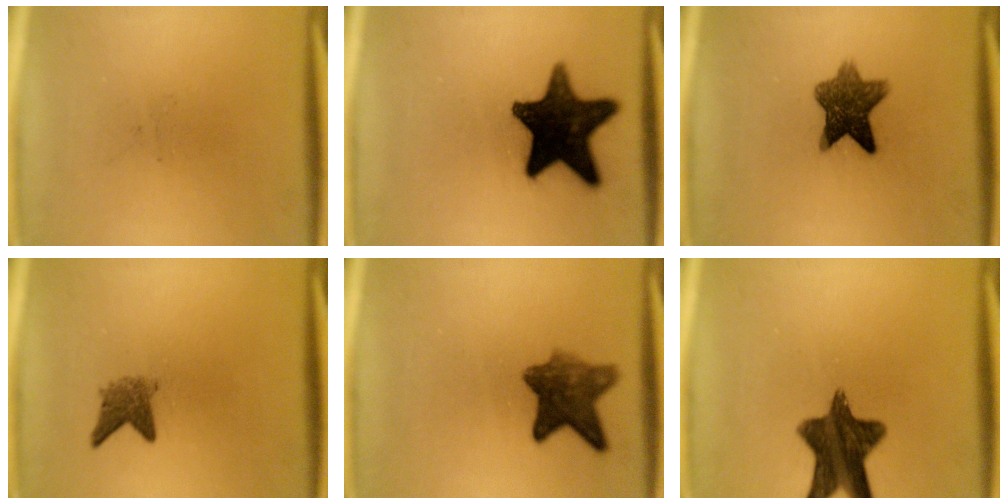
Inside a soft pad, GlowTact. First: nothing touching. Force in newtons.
{"total": 17.6}
{"total": 8.3}
{"total": 3.0}
{"total": 7.6}
{"total": 11.8}